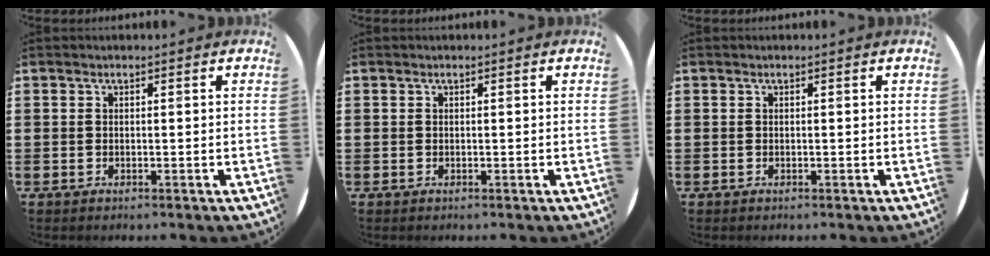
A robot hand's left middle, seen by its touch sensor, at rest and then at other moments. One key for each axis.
{"total": 0.0}
{"total": 0.0}